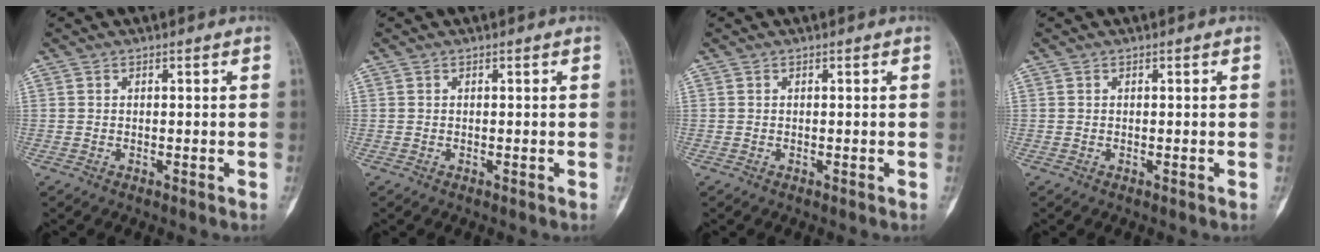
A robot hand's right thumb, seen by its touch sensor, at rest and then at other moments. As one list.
[{"total": 0.0}, {"total": 0.0}, {"total": 0.0}]